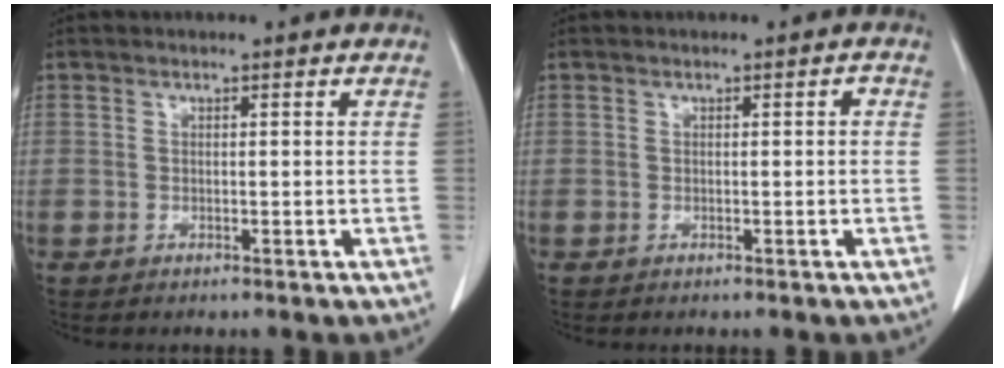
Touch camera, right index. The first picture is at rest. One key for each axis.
{"total": 0.6, "fx": 0.1, "fy": 0.2, "fz": 0.6, "tx": -0.006, "ty": 0.002, "tz": 0.000}